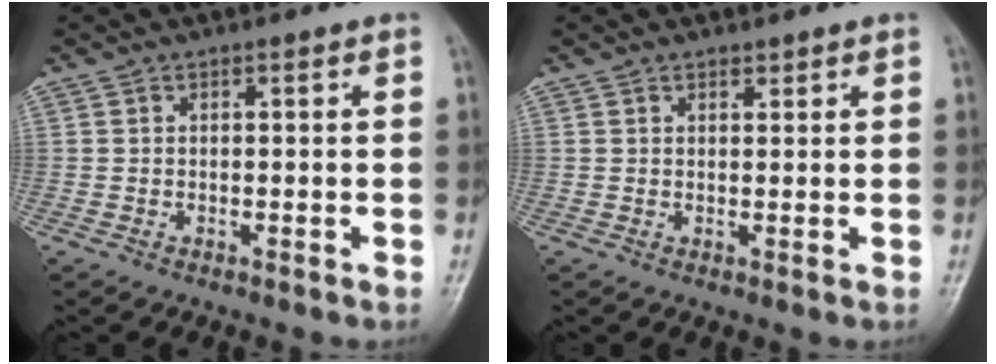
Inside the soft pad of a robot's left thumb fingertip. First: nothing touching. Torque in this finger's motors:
{"motor_torque": [-0.41, -0.14, -0.11, -0.05, 0.09]}